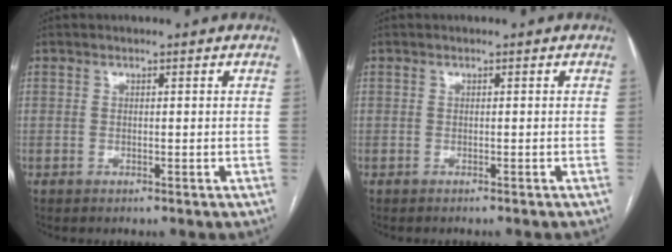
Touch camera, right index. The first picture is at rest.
{"total": 0.9, "force": [-0.9, 0.0, 0.3], "torque": [-0.005, 0.000, -0.011]}